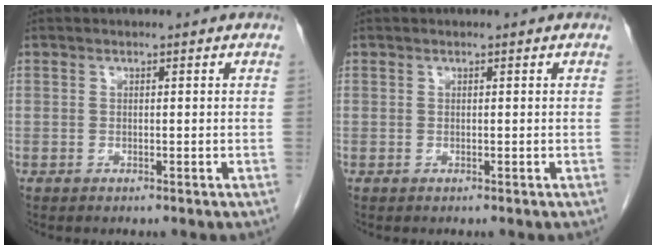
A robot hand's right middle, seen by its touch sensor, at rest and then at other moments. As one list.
[{"total": 0.0}]